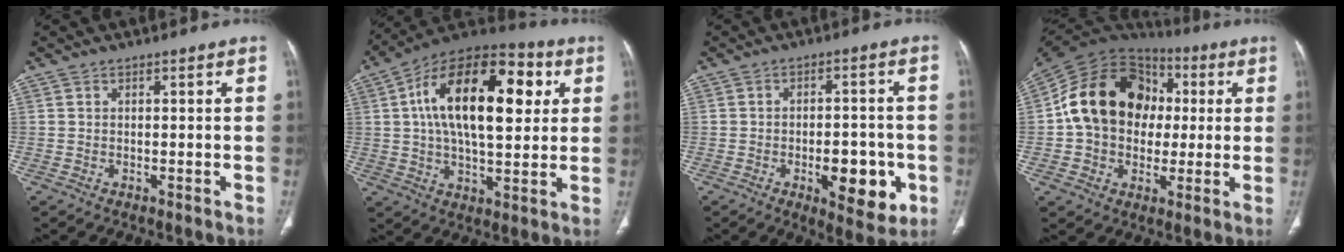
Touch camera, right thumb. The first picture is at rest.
{"total": 23.8, "force": [5.3, 11.7, 20.0], "torque": [-0.306, 0.014, 0.071]}
{"total": 11.3, "force": [-3.6, 5.3, 9.3], "torque": [-0.099, 0.010, -0.042]}
{"total": 20.3, "force": [1.7, 16.0, 12.4], "torque": [-0.198, 0.033, 0.026]}